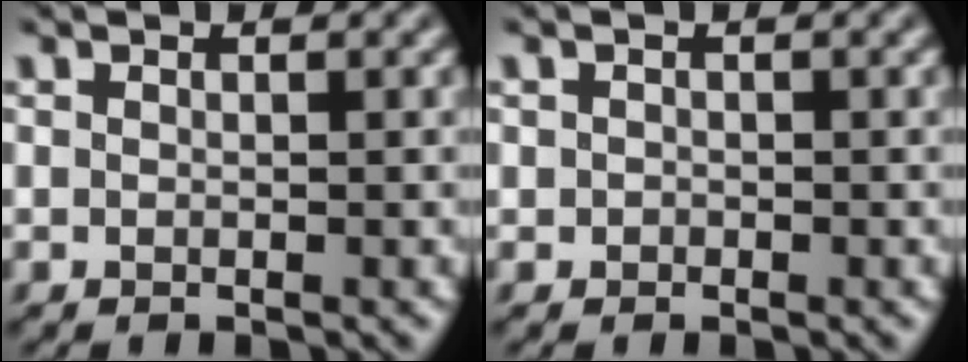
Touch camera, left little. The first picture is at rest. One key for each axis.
{"total": 0.7, "fx": -0.2, "fy": 0.6, "fz": 0.1, "tx": 0.004, "ty": -0.001, "tz": -0.010}